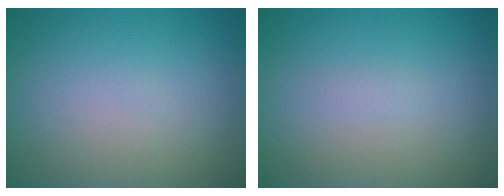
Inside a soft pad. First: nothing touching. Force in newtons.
{"total": 0.6, "press": 0.6, "slide": 0.0}